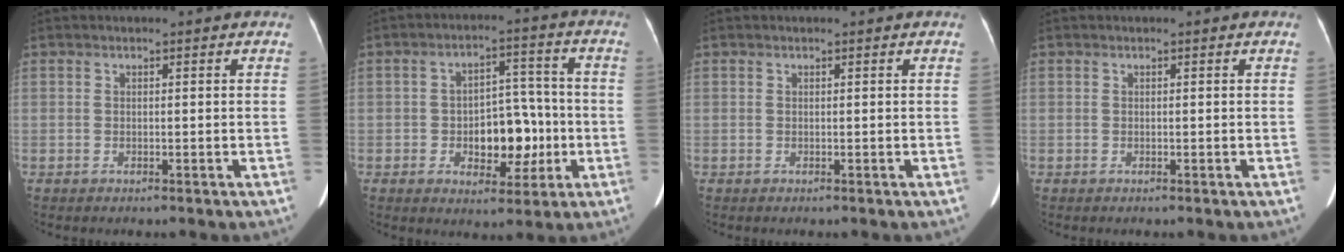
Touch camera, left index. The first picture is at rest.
{"total": 9.2, "force": [-2.0, 5.2, 7.3], "torque": [-0.105, 0.025, -0.022]}
{"total": 0.0}
{"total": 0.0}